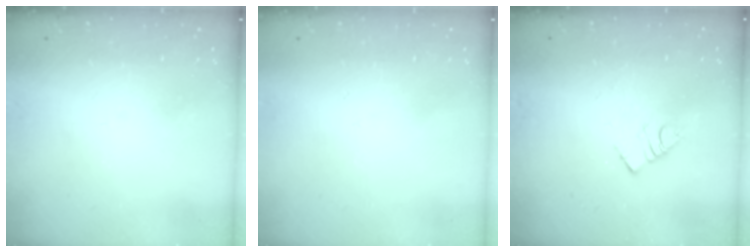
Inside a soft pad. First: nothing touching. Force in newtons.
{"total": 1.8, "press": 1.8, "slide": 0.1}
{"total": 3.9, "press": 3.9, "slide": 0.3}